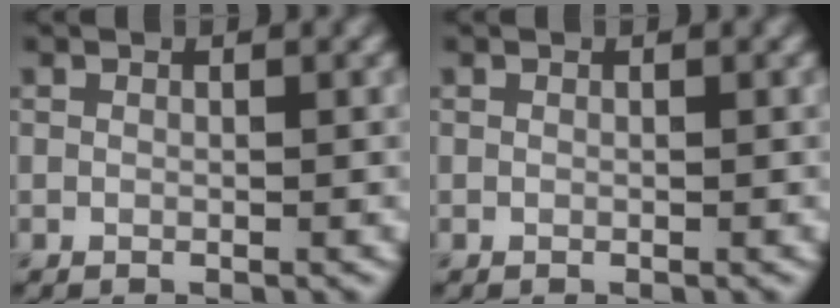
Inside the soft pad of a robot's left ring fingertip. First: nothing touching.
{"total": 0.0}